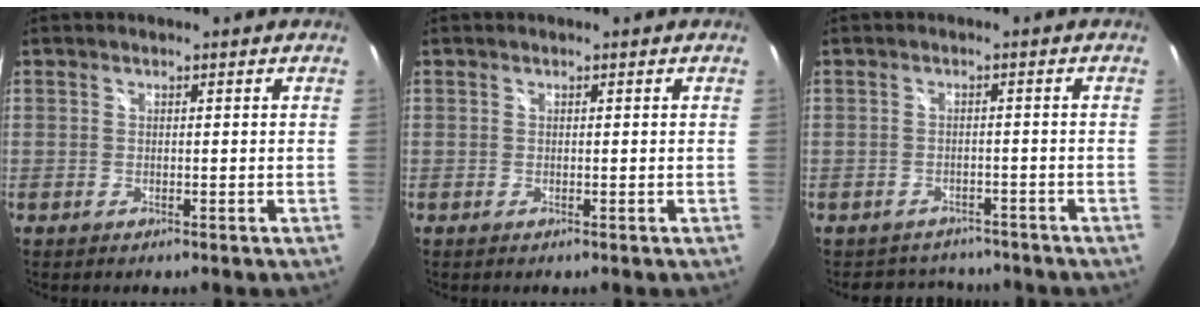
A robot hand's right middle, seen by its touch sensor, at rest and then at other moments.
{"total": 0.0}
{"total": 6.9, "force": [-5.9, 3.3, 1.1], "torque": [-0.027, 0.006, -0.079]}